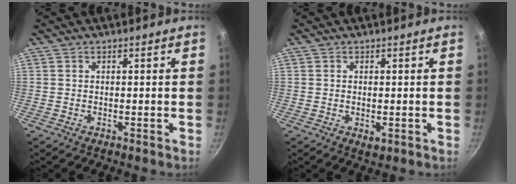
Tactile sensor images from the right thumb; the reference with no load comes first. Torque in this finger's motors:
{"motor_torque": [-0.32, 0.19, -0.01, 0.45, -0.06]}